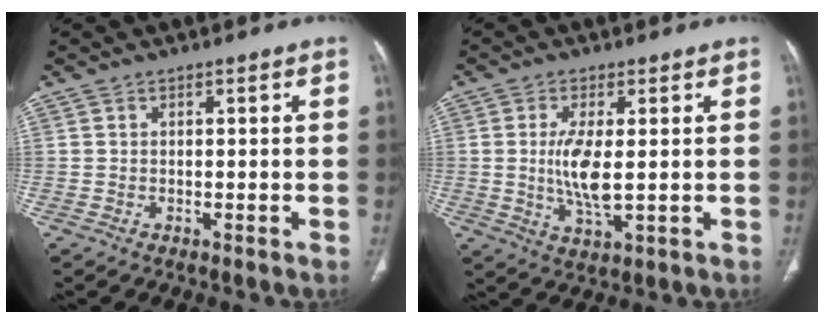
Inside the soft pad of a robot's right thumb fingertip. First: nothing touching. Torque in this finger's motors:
{"motor_torque": [1.41, 1.12, 0.91, -1.14, 0.15]}